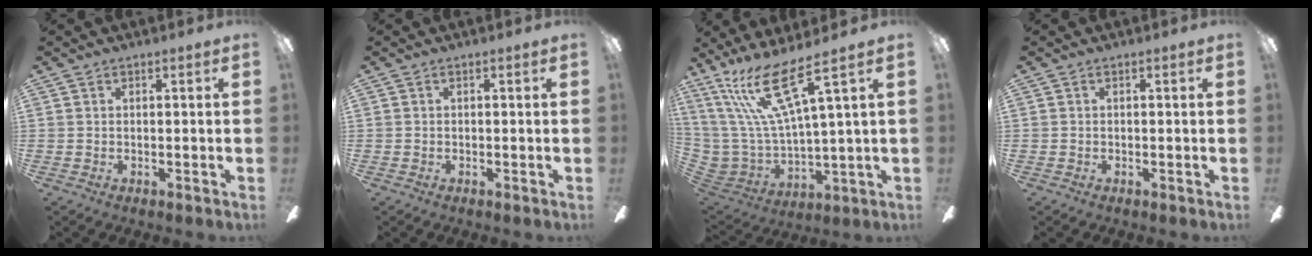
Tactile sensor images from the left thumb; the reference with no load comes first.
{"total": 0.0}
{"total": 19.1, "force": [11.7, 5.3, 14.2], "torque": [-0.319, -0.058, 0.198]}
{"total": 0.0}